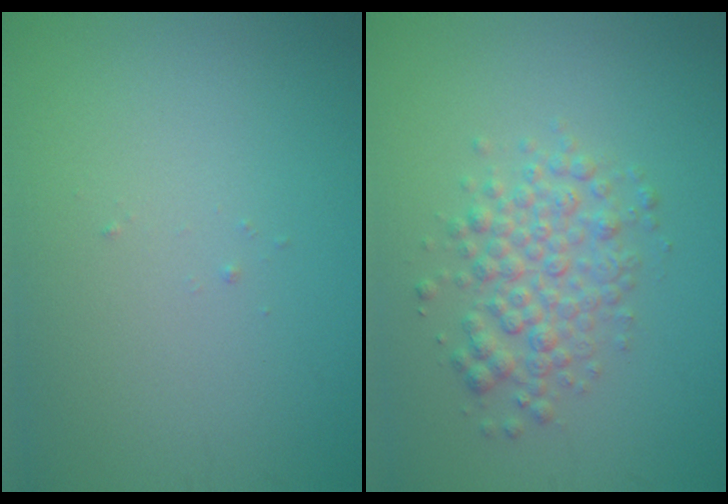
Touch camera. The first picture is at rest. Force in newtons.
{"total": 3.5, "press": 3.5, "slide": 0.1}